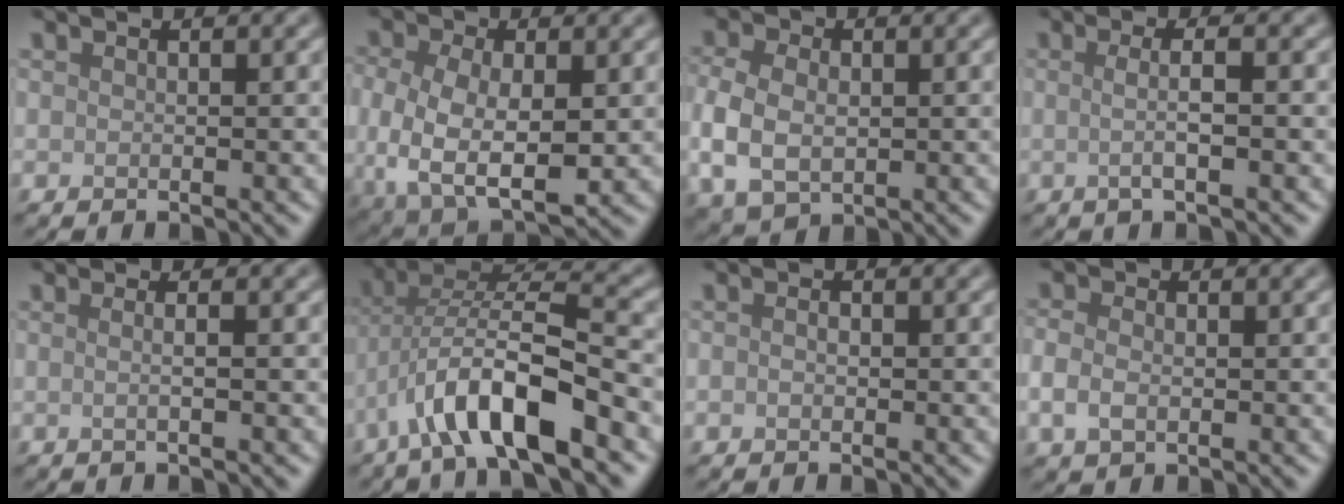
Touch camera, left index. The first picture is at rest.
{"total": 7.7, "force": [-0.9, 4.7, 6.1], "torque": [-0.132, -0.022, -0.006]}
{"total": 5.9, "force": [-0.6, 4.2, 4.1], "torque": [-0.097, -0.006, -0.014]}
{"total": 2.7, "force": [-0.1, 0.7, 2.7], "torque": [-0.043, -0.002, -0.006]}
{"total": 2.5, "force": [0.5, 1.3, 2.1], "torque": [-0.006, 0.002, -0.022]}
{"total": 8.8, "force": [-4.0, 2.4, 7.5], "torque": [-0.126, 0.014, -0.074]}
{"total": 1.0, "force": [0.0, 0.7, 0.7], "torque": [-0.012, -0.002, -0.004]}
{"total": 2.4, "force": [-0.5, 1.6, 1.6], "torque": [-0.037, -0.002, -0.013]}